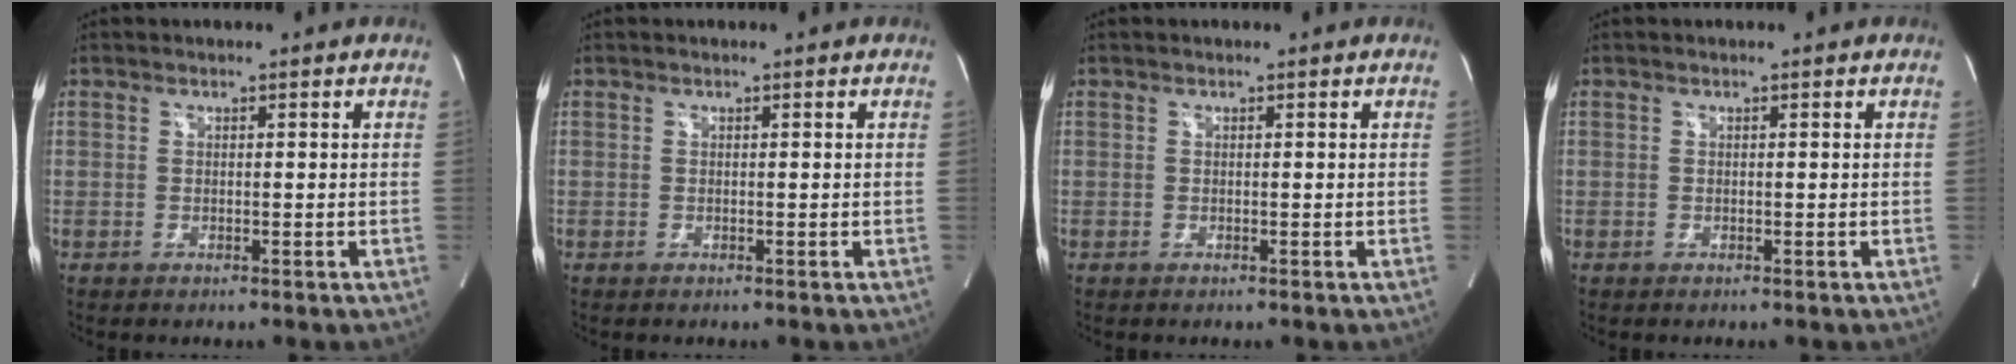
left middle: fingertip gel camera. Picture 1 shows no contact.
{"total": 0.0}
{"total": 0.0}
{"total": 0.0}